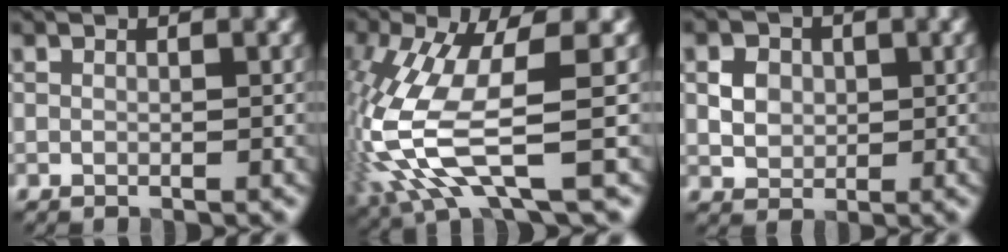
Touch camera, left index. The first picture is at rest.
{"total": 10.1, "force": [-2.4, 2.8, 9.4], "torque": [-0.220, -0.008, -0.045]}
{"total": 2.4, "force": [0.4, 2.1, 1.2], "torque": [-0.022, -0.003, 0.010]}